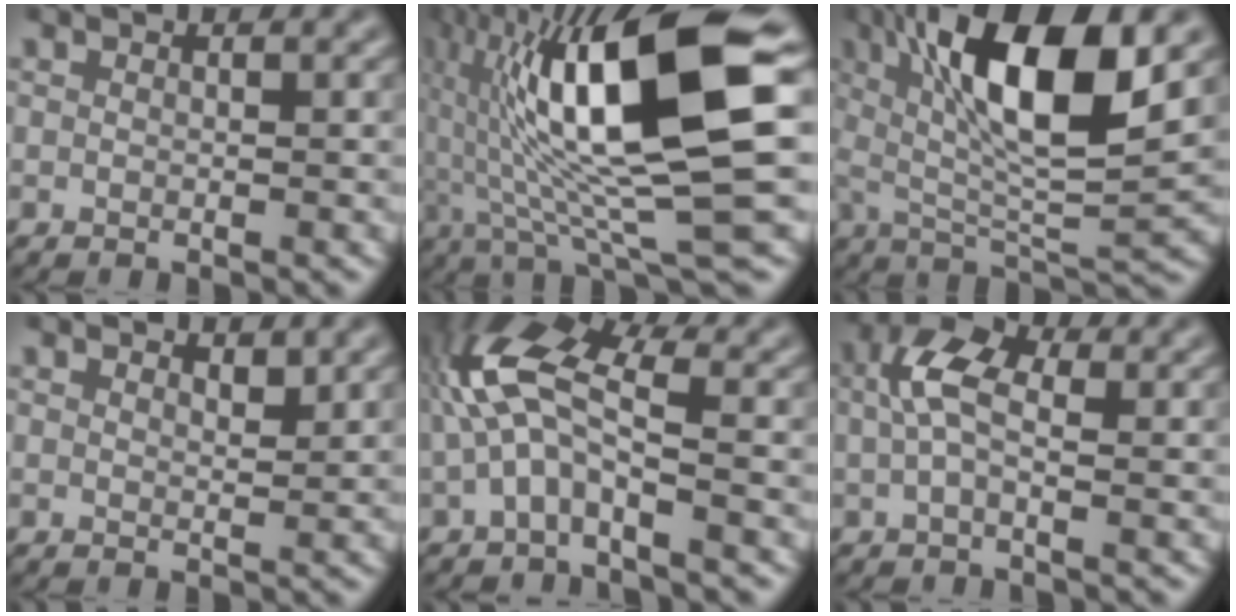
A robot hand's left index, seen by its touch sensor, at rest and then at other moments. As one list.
[{"total": 15.8, "force": [2.4, 3.1, 15.2], "torque": [-0.254, 0.020, 0.043]}, {"total": 11.8, "force": [3.5, 3.2, 10.8], "torque": [-0.185, 0.010, 0.065]}, {"total": 1.1, "force": [1.0, 0.2, 0.3], "torque": [-0.003, 0.002, 0.020]}, {"total": 5.6, "force": [-0.6, 2.1, 5.2], "torque": [-0.117, 0.028, -0.018]}, {"total": 4.4, "force": [0.6, 2.3, 3.7], "torque": [-0.082, 0.018, 0.006]}]